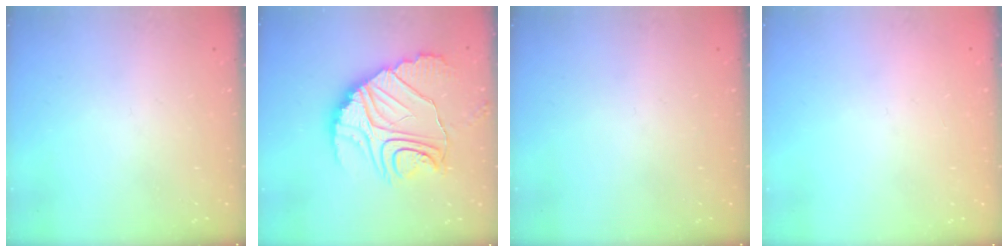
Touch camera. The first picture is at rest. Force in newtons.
{"total": 15.6, "press": 15.6, "slide": 1.0}
{"total": 0.0}
{"total": 2.2, "press": 2.2, "slide": 0.1}